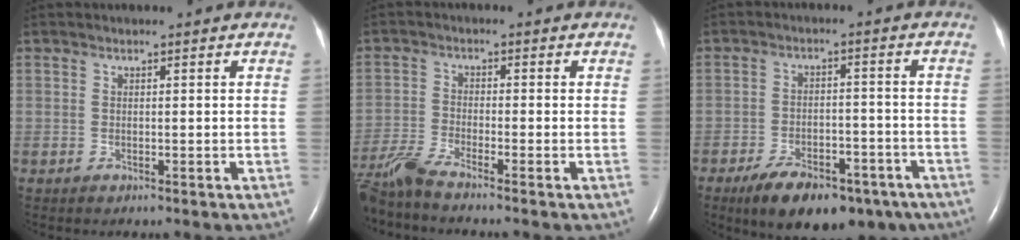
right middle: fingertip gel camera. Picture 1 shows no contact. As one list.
[{"total": 6.4, "force": [-5.7, -1.0, 2.7], "torque": [-0.061, -0.021, -0.111]}, {"total": 13.9, "force": [-9.6, 6.1, 8.0], "torque": [-0.114, 0.001, -0.142]}]